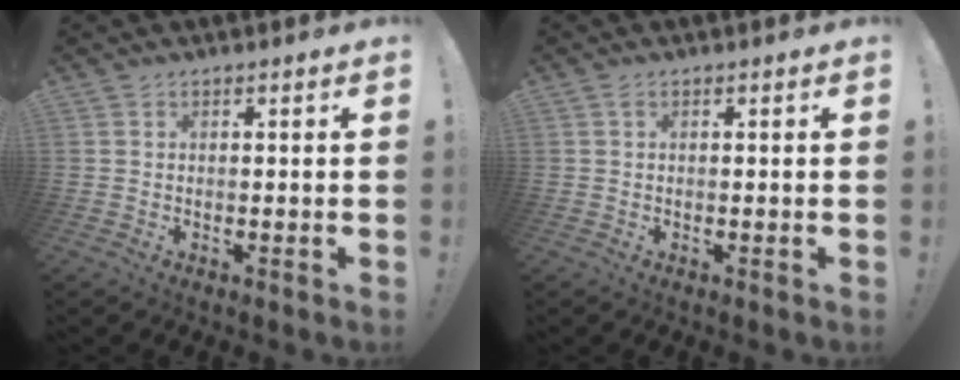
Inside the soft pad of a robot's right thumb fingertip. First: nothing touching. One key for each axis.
{"total": 0.6, "fx": 0.0, "fy": 0.0, "fz": 0.6, "tx": -0.016, "ty": 0.003, "tz": 0.000}